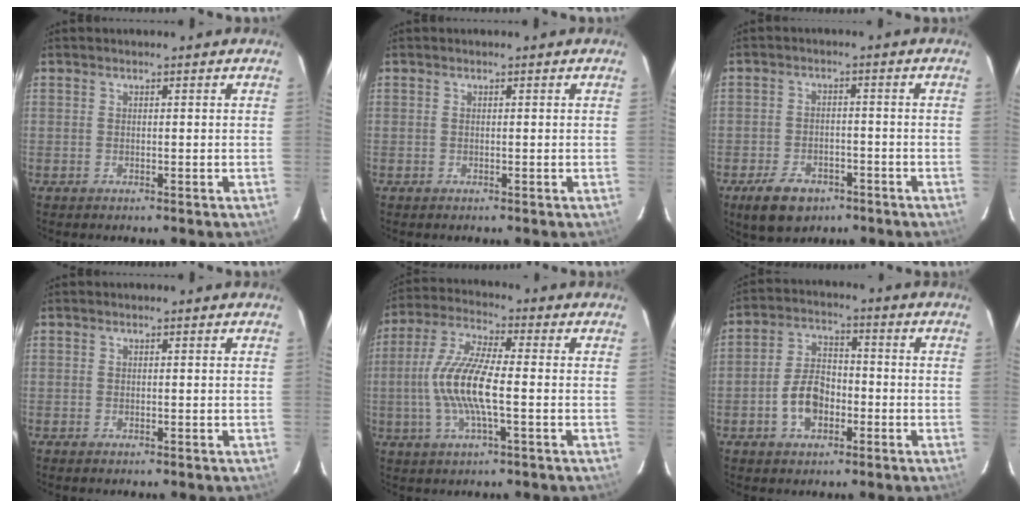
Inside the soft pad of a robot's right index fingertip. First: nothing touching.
{"total": 0.0}
{"total": 8.7, "force": [-5.5, 5.2, 4.3], "torque": [-0.106, -0.002, -0.081]}
{"total": 0.0}
{"total": 12.1, "force": [-1.8, 2.4, 11.7], "torque": [-0.243, 0.001, -0.040]}
{"total": 8.1, "force": [-2.9, 5.1, 5.5], "torque": [-0.108, 0.018, -0.046]}